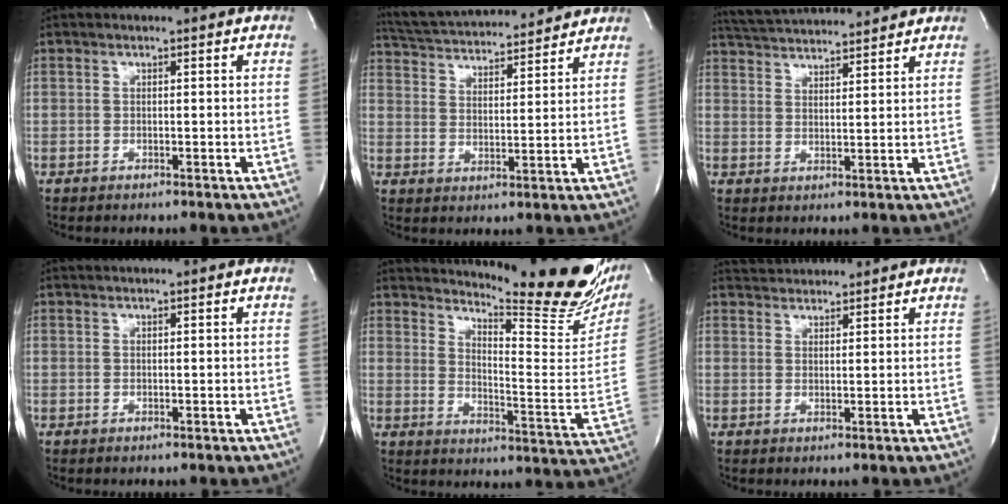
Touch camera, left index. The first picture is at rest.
{"total": 17.1, "force": [16.0, 2.4, 5.5], "torque": [-0.099, 0.028, 0.242]}
{"total": 12.8, "force": [12.0, 1.2, 4.1], "torque": [-0.082, 0.023, 0.184]}
{"total": 1.4, "force": [1.2, 0.0, 0.7], "torque": [-0.006, 0.018, 0.020]}
{"total": 25.5, "force": [21.3, 3.6, 13.5], "torque": [-0.201, -0.108, 0.260]}
{"total": 4.9, "force": [4.8, 0.7, 0.5], "torque": [-0.013, 0.028, 0.076]}